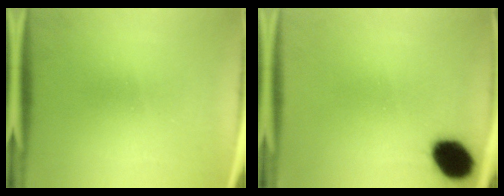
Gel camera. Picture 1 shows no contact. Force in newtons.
{"total": 9.6}